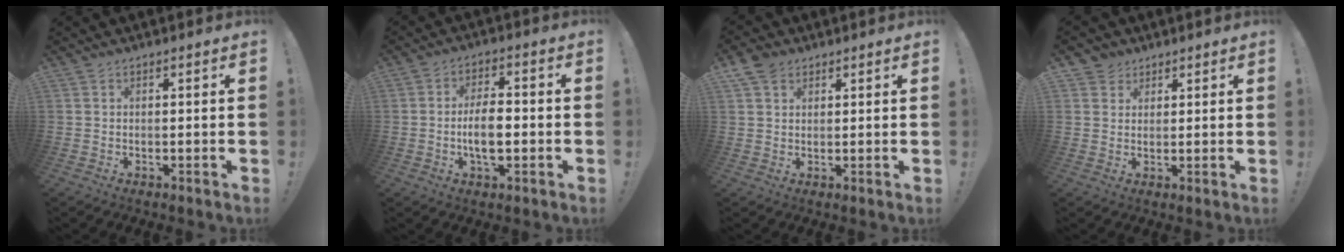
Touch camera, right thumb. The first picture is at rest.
{"total": 8.6, "force": [-1.9, 3.9, 7.5], "torque": [-0.129, 0.001, -0.038]}
{"total": 5.0, "force": [3.0, 3.6, 1.9], "torque": [-0.029, -0.009, 0.056]}
{"total": 3.9, "force": [2.4, 3.0, 0.3], "torque": [-0.001, -0.010, 0.045]}